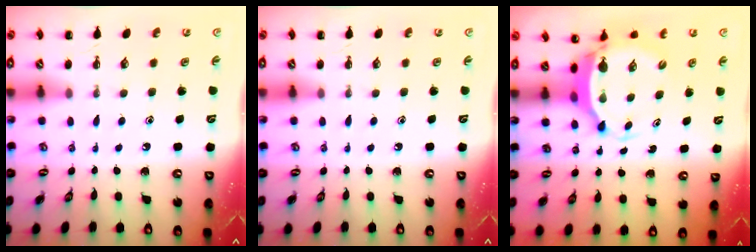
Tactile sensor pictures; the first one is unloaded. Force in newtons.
{"total": 0.0}
{"total": 5.1, "press": 5.0, "slide": 1.2}